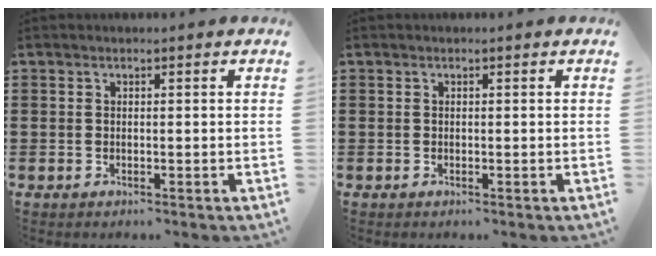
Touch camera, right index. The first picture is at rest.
{"total": 0.0}